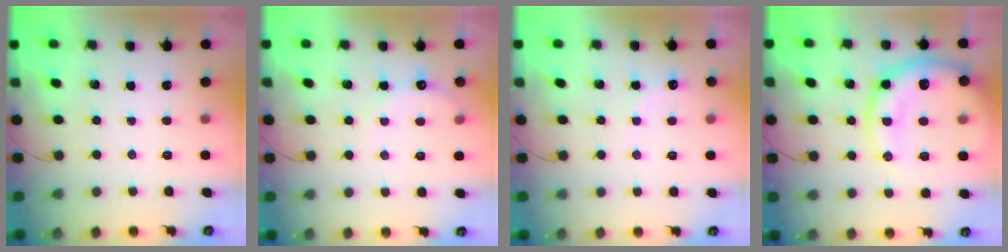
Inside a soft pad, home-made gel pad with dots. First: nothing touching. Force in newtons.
{"total": 6.4, "press": 6.2, "slide": 1.6}
{"total": 7.4, "press": 7.2, "slide": 1.4}
{"total": 18.2, "press": 17.9, "slide": 3.1}